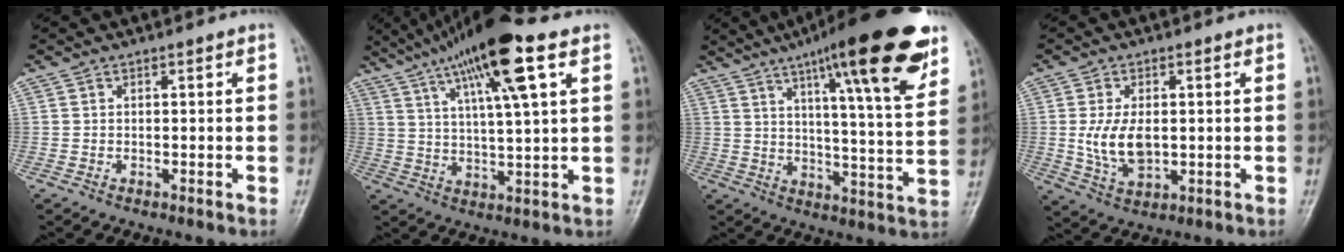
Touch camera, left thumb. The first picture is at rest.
{"total": 16.9, "force": [8.7, 2.6, 14.2], "torque": [-0.244, -0.005, 0.149]}
{"total": 22.8, "force": [13.5, 3.7, 18.0], "torque": [-0.243, -0.044, 0.194]}
{"total": 7.9, "force": [0.1, 4.6, 6.4], "torque": [-0.120, -0.009, 0.010]}